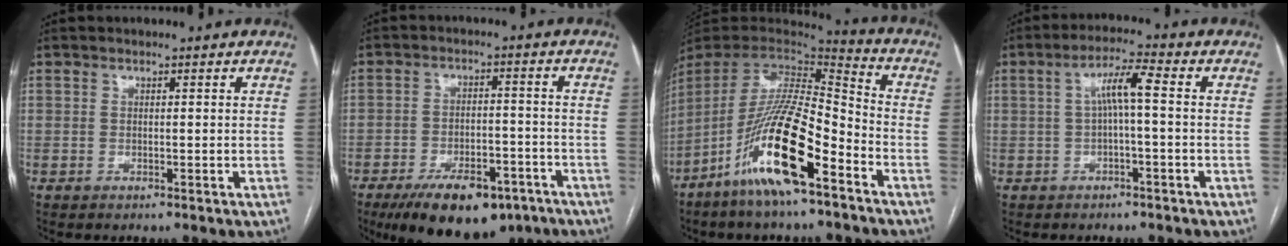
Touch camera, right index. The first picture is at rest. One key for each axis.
{"total": 14.2, "fx": -9.9, "fy": 5.8, "fz": 8.3, "tx": -0.125, "ty": -0.002, "tz": -0.150}
{"total": 18.6, "fx": -10.0, "fy": 3.0, "fz": 15.4, "tx": -0.321, "ty": -0.027, "tz": -0.186}
{"total": 5.2, "fx": 0.2, "fy": 0.4, "fz": 5.2, "tx": -0.093, "ty": 0.021, "tz": 0.005}